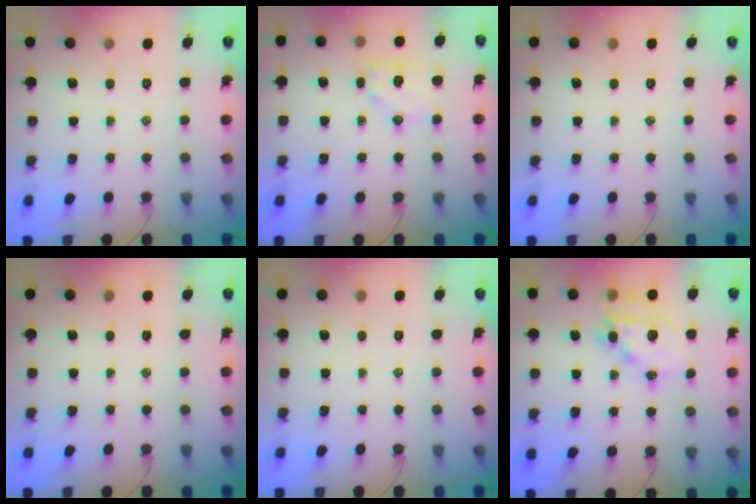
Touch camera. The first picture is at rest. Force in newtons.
{"total": 10.0, "press": 10.0, "slide": 0.2}
{"total": 0.0}
{"total": 0.0}
{"total": 0.0}
{"total": 13.8, "press": 13.4, "slide": 3.3}